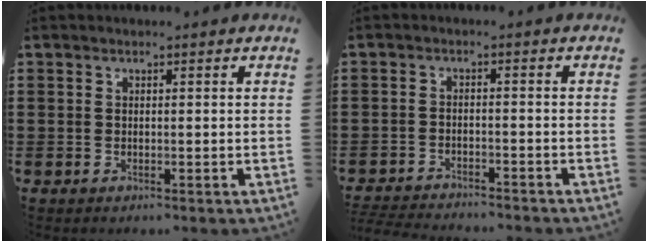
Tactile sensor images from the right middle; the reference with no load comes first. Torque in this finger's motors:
{"motor_torque": [0.43, -0.43, 0.03, 0.06]}